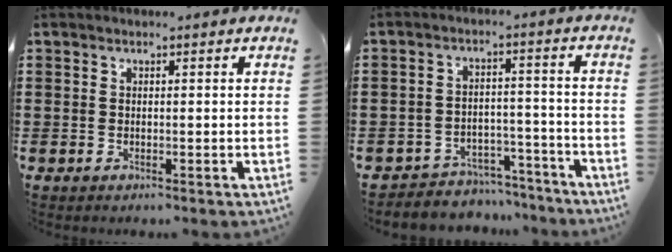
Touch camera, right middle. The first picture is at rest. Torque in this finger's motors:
{"motor_torque": [-0.31, 0.12, -0.01, 0.01]}